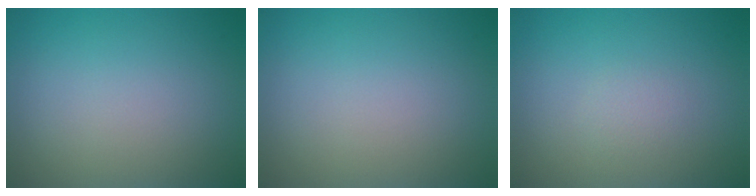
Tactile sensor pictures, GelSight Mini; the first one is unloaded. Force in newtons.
{"total": 0.0}
{"total": 0.9, "press": 0.9, "slide": 0.0}